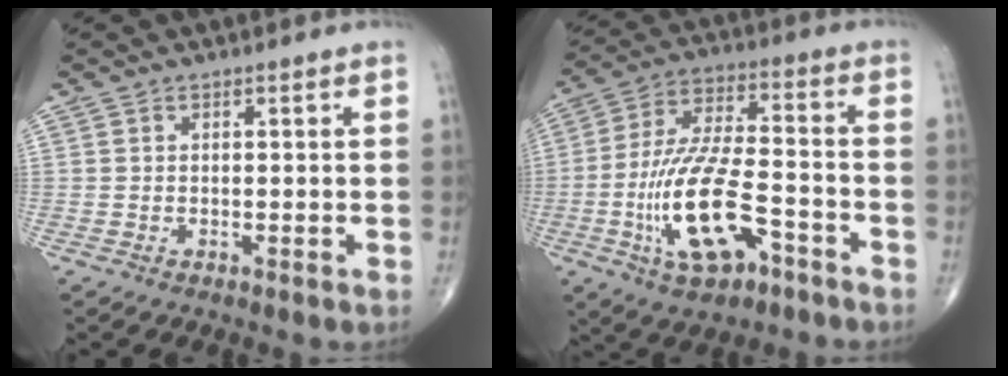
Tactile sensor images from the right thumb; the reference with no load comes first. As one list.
[{"total": 17.0, "force": [-6.4, 7.0, 14.1], "torque": [-0.274, 0.036, -0.108]}]